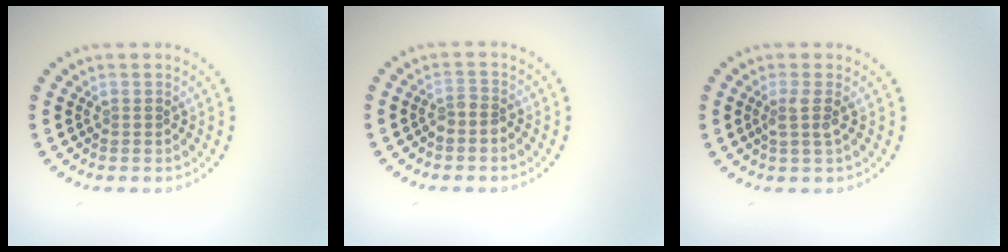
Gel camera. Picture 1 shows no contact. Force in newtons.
{"total": 1.5, "press": 1.0, "slide": 1.0}
{"total": 1.8, "press": 1.3, "slide": 1.2}